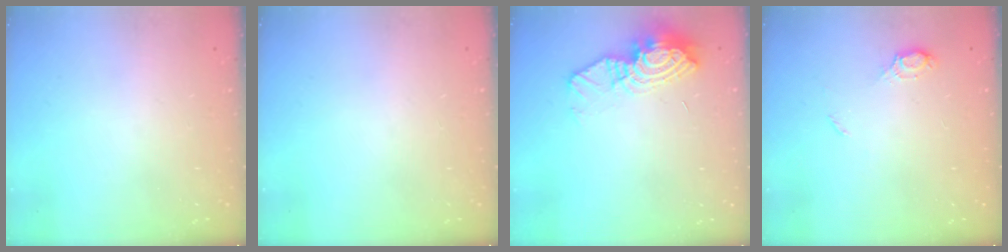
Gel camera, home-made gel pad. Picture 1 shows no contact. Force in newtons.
{"total": 0.0}
{"total": 11.3, "press": 11.2, "slide": 1.0}
{"total": 6.3, "press": 6.3, "slide": 0.7}